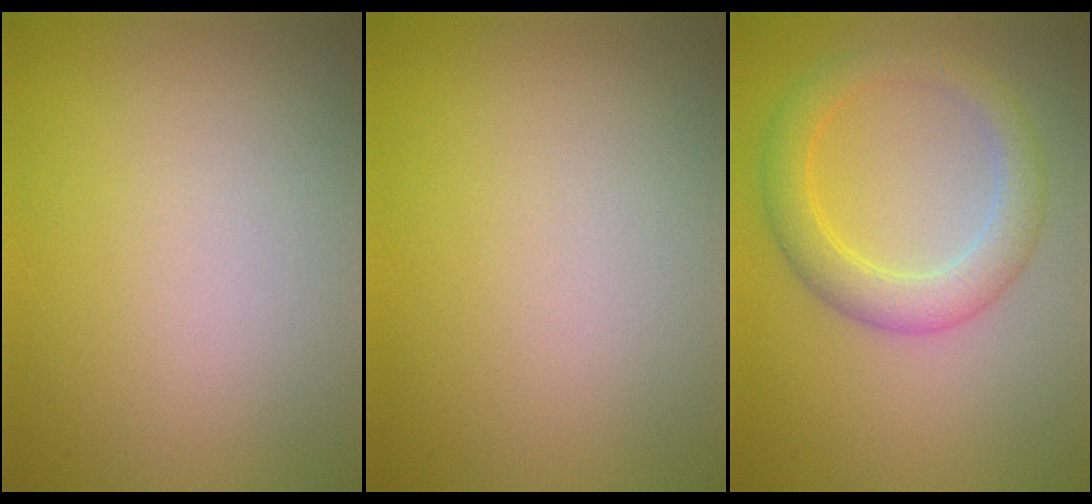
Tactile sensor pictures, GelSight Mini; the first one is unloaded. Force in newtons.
{"total": 0.0}
{"total": 3.9, "press": 3.9, "slide": 0.1}